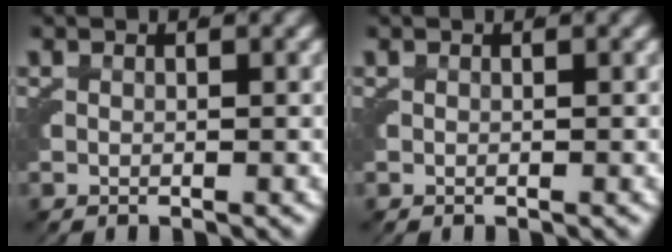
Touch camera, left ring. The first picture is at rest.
{"total": 0.0}